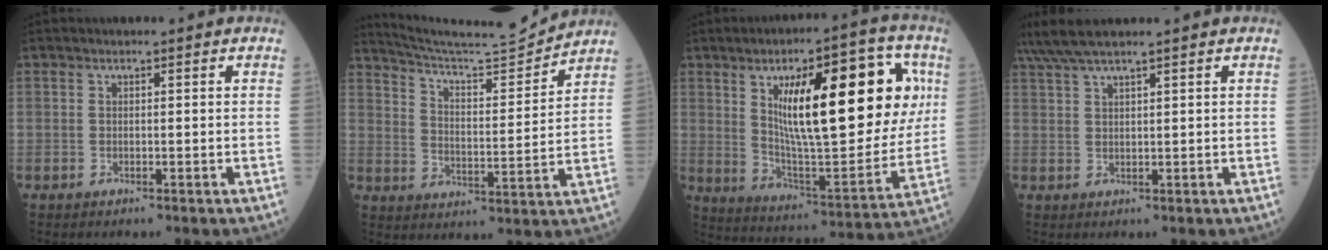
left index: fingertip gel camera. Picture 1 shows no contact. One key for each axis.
{"total": 12.9, "fx": 12.6, "fy": -1.5, "fz": 2.4, "tx": -0.049, "ty": -0.028, "tz": 0.202}
{"total": 22.6, "fx": 6.6, "fy": 6.0, "fz": 20.8, "tx": -0.307, "ty": 0.006, "tz": 0.104}
{"total": 5.9, "fx": 5.0, "fy": -0.7, "fz": 3.1, "tx": -0.065, "ty": 0.022, "tz": 0.097}